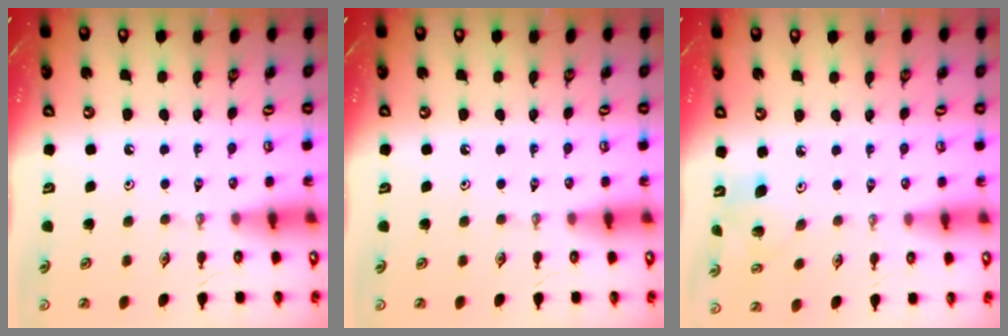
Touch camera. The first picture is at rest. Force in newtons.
{"total": 0.0}
{"total": 5.7, "press": 5.5, "slide": 1.5}